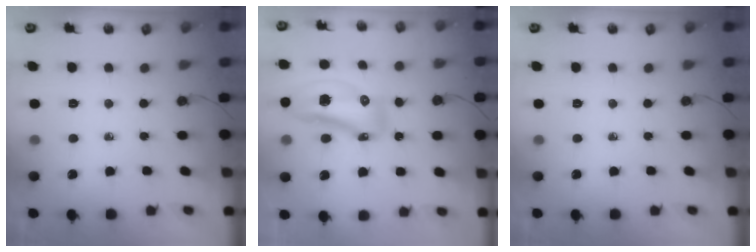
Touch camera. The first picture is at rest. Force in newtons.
{"total": 14.8, "press": 14.6, "slide": 2.7}
{"total": 0.0}